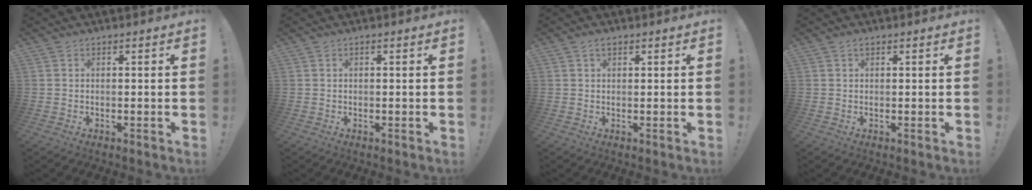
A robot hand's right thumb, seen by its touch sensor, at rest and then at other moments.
{"total": 0.0}
{"total": 2.0, "force": [1.1, 1.0, 1.3], "torque": [-0.019, 0.000, 0.018]}
{"total": 0.9, "force": [0.5, 0.5, 0.5], "torque": [-0.012, 0.003, 0.010]}